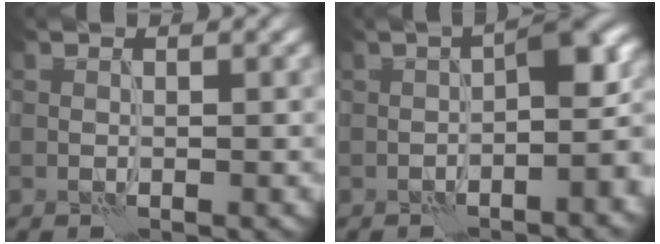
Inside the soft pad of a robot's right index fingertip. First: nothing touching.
{"total": 5.7, "force": [-1.6, 1.5, 5.2], "torque": [-0.066, 0.023, -0.031]}